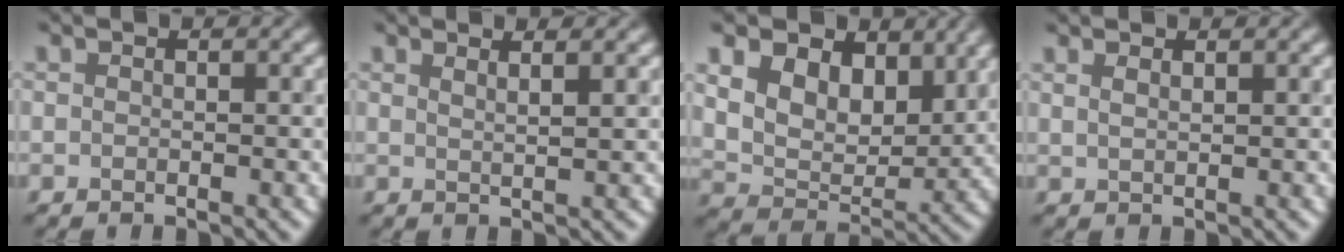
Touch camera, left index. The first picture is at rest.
{"total": 2.5, "force": [1.7, 0.8, 1.7], "torque": [-0.005, 0.011, 0.003]}
{"total": 8.0, "force": [3.9, 5.2, 4.6], "torque": [-0.096, -0.004, 0.057]}
{"total": 1.6, "force": [1.1, 0.6, 1.0], "torque": [-0.008, 0.000, 0.012]}